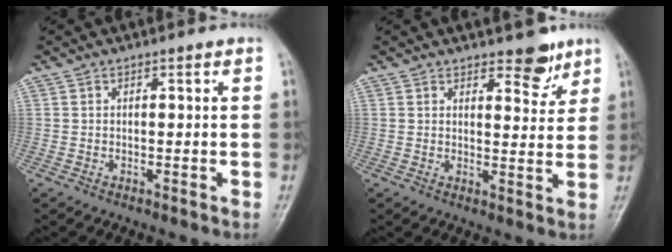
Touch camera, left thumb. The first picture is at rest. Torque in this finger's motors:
{"motor_torque": [0.08, -0.01, -0.17, -0.34, 0.06]}